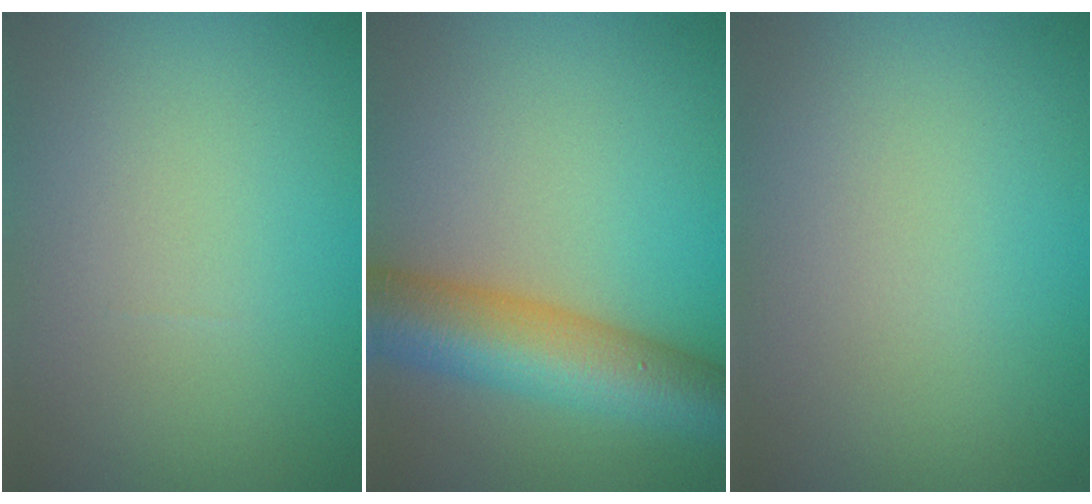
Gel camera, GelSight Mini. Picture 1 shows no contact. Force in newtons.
{"total": 8.6, "press": 8.6, "slide": 0.2}
{"total": 0.0}